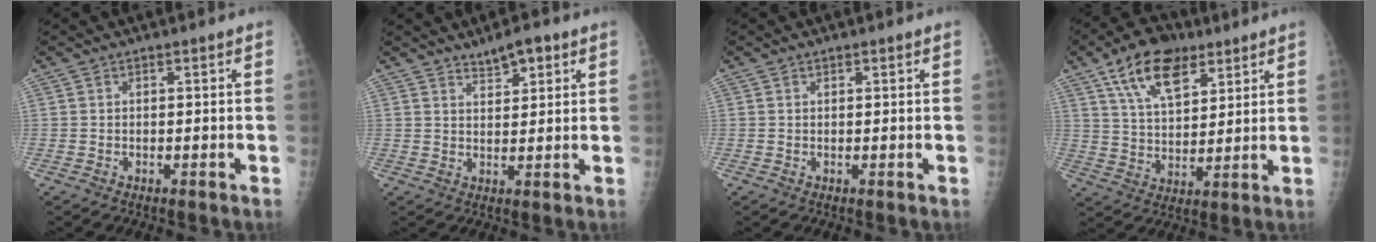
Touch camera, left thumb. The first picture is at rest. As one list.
[{"total": 4.4, "force": [3.0, 1.8, 2.7], "torque": [-0.032, -0.014, 0.049]}, {"total": 0.5, "force": [0.4, 0.3, 0.1], "torque": [0.001, -0.002, 0.004]}, {"total": 13.4, "force": [7.5, 6.9, 8.7], "torque": [-0.124, -0.024, 0.134]}]